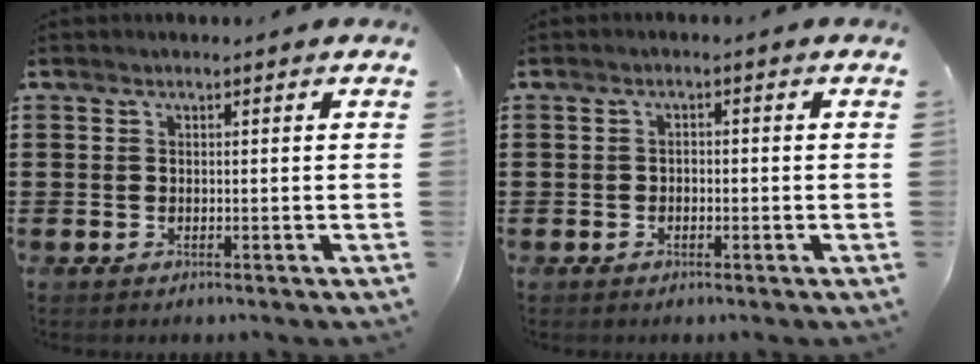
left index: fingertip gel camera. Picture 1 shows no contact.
{"total": 0.8, "force": [-0.7, 0.3, 0.4], "torque": [-0.011, -0.003, -0.013]}